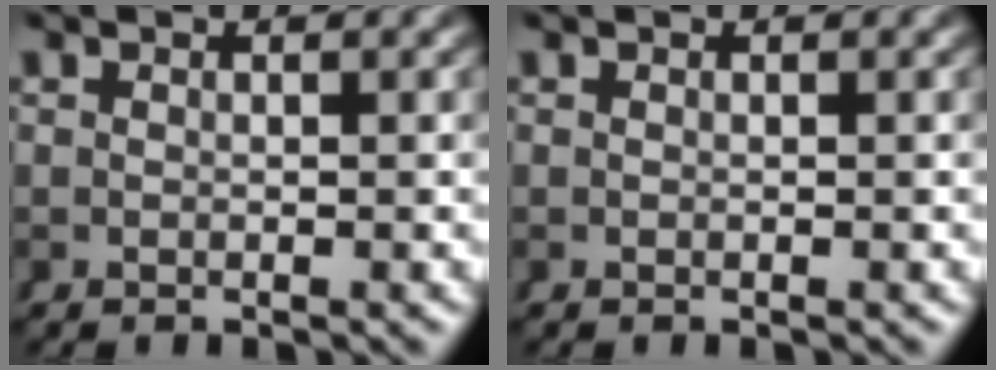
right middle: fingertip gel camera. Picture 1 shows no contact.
{"total": 0.0}